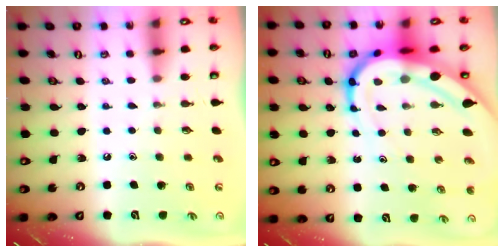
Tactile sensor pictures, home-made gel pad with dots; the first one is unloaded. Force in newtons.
{"total": 13.9, "press": 13.8, "slide": 1.3}